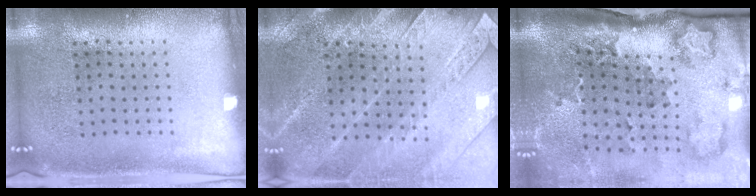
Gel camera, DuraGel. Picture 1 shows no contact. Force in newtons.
{"total": 2.8, "press": 2.7, "slide": 0.6}
{"total": 3.0, "press": 2.2, "slide": 2.0}